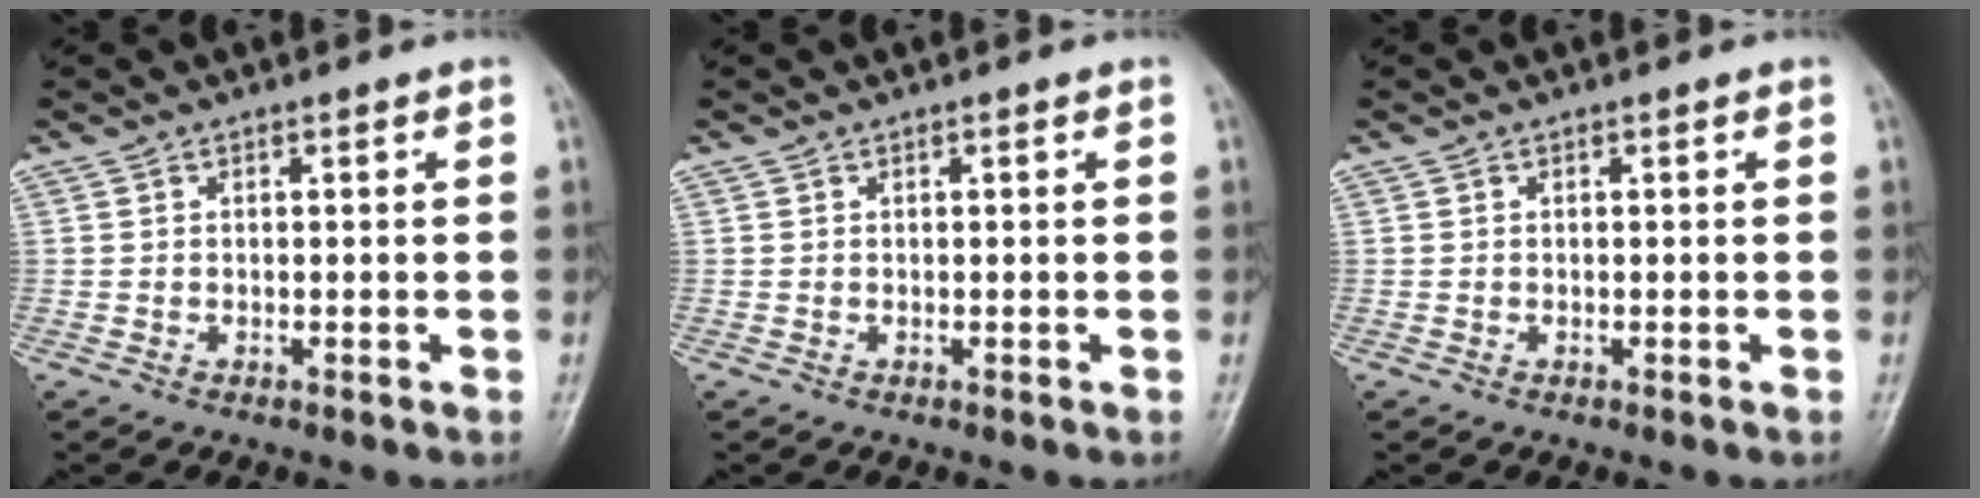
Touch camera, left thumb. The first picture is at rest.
{"total": 0.0}
{"total": 0.0}